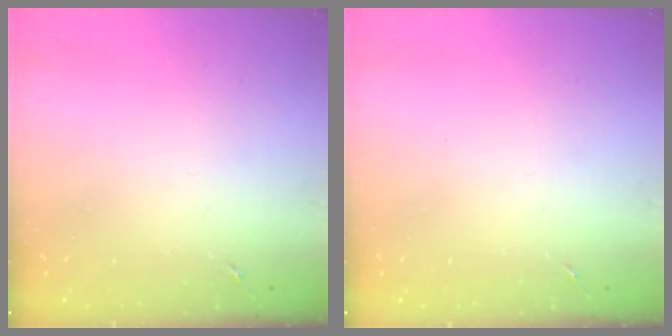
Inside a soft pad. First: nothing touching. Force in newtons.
{"total": 0.0}